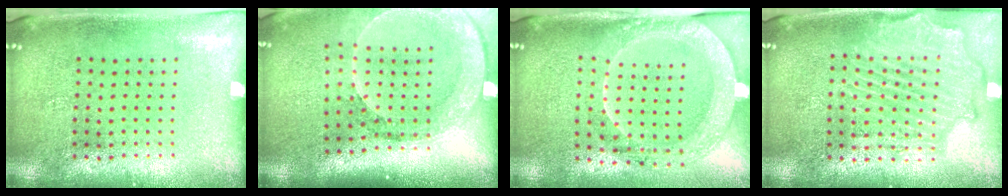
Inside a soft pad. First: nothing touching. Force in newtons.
{"total": 2.6, "press": 2.0, "slide": 1.7}
{"total": 2.0, "press": 2.0, "slide": 0.5}
{"total": 2.2, "press": 2.2, "slide": 0.6}